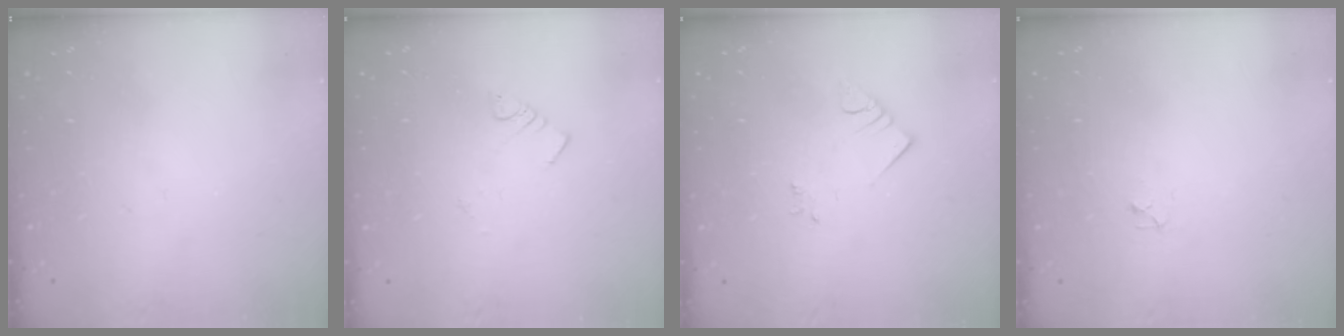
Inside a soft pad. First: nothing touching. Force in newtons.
{"total": 1.8, "press": 1.8, "slide": 0.2}
{"total": 2.7, "press": 2.7, "slide": 0.2}
{"total": 2.8, "press": 2.7, "slide": 0.4}